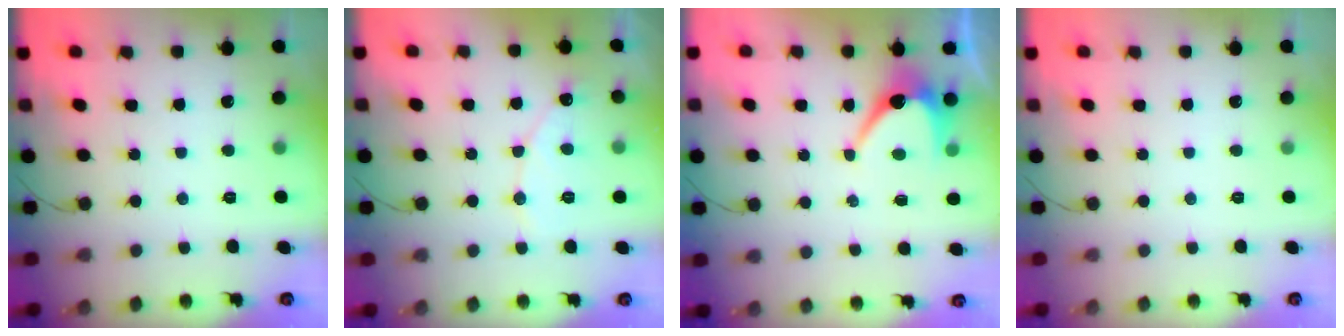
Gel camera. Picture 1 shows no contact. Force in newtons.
{"total": 7.8, "press": 7.8, "slide": 0.3}
{"total": 7.4, "press": 7.3, "slide": 0.8}
{"total": 0.0}